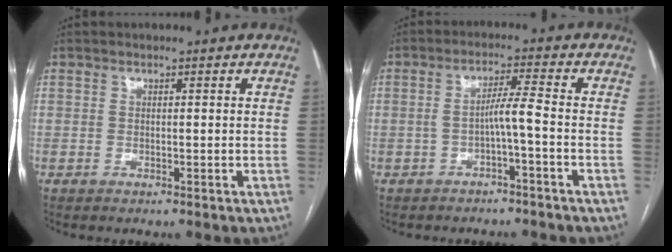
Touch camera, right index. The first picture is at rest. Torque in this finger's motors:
{"motor_torque": [0.51, 0.02, 0.28, 0.08]}